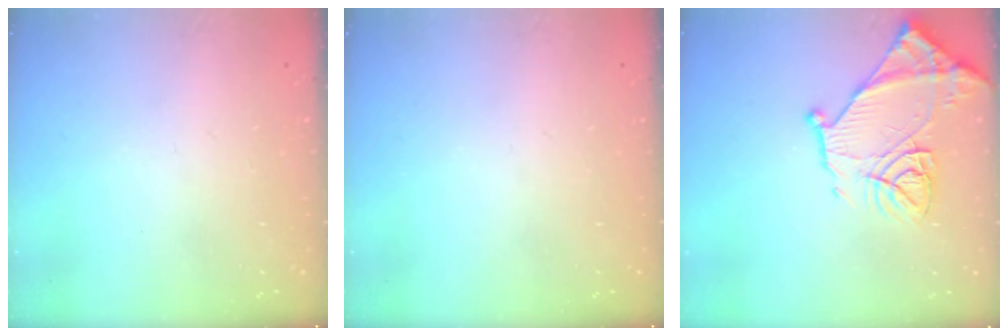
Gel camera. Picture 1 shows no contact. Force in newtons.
{"total": 0.0}
{"total": 14.6, "press": 14.6, "slide": 1.0}